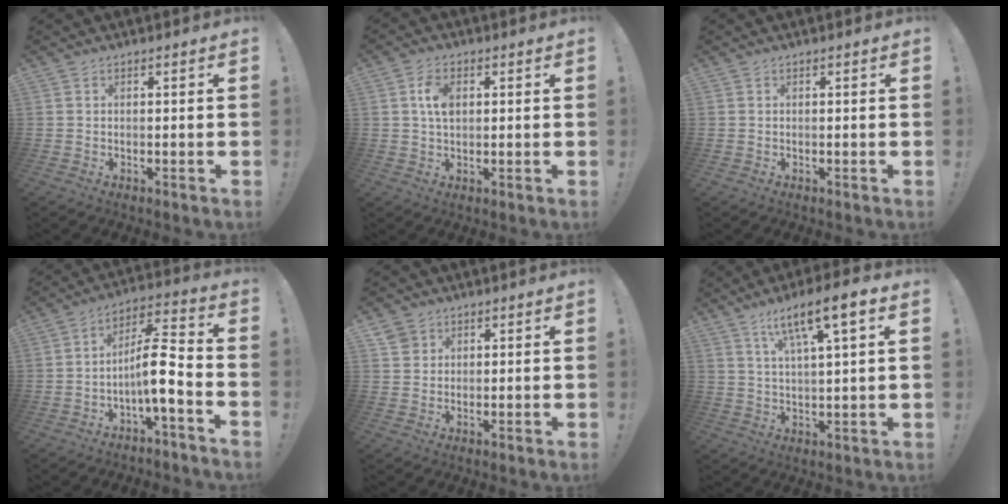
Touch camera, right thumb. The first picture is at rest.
{"total": 6.0, "force": [1.2, 3.8, 4.5], "torque": [-0.068, 0.002, 0.021]}
{"total": 0.0}
{"total": 12.3, "force": [-3.2, 3.7, 11.3], "torque": [-0.182, 0.017, -0.052]}
{"total": 3.3, "force": [1.9, 2.7, 0.5], "torque": [-0.009, -0.004, 0.036]}
{"total": 10.6, "force": [5.9, 1.5, 8.7], "torque": [-0.144, -0.023, 0.093]}